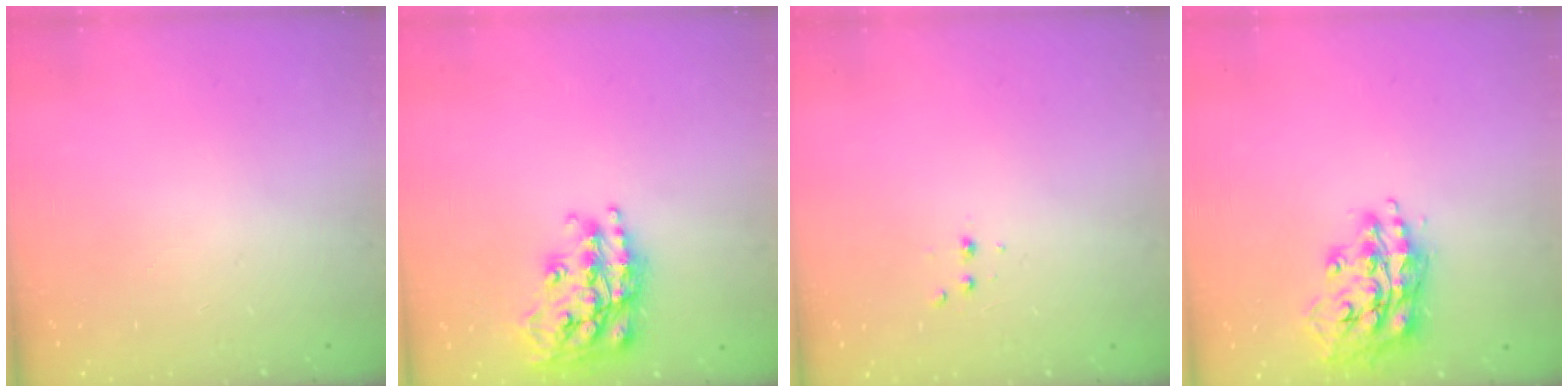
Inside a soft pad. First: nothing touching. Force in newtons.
{"total": 20.4, "press": 20.4, "slide": 1.4}
{"total": 2.9, "press": 2.7, "slide": 1.0}
{"total": 15.5, "press": 15.5, "slide": 1.4}